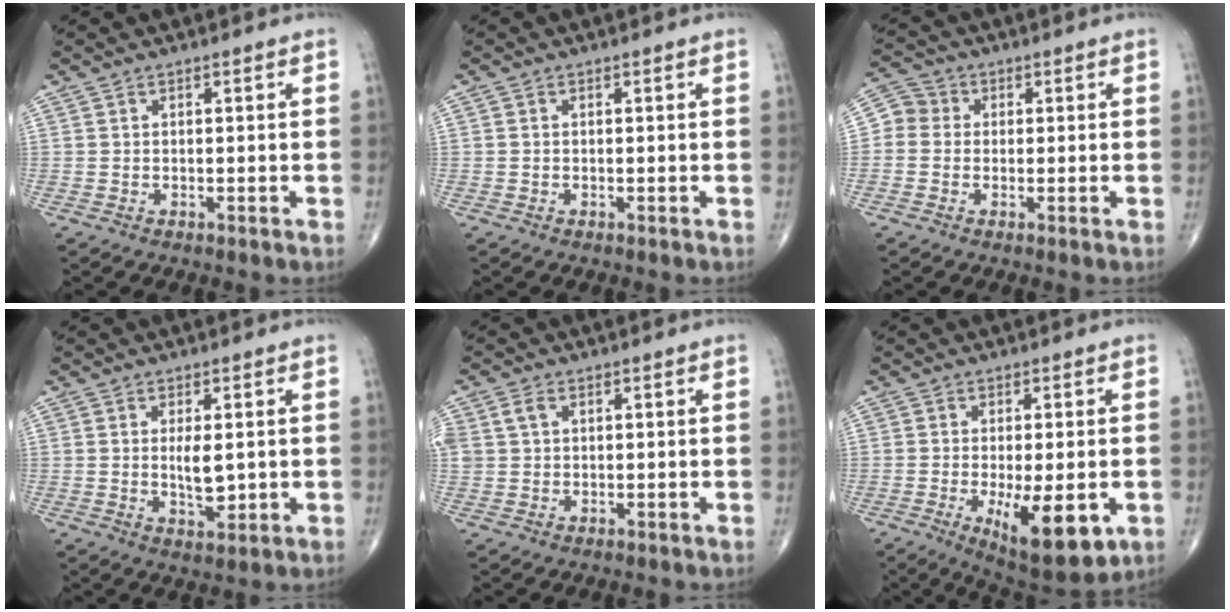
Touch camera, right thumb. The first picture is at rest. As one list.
[{"total": 0.0}, {"total": 5.0, "force": [0.0, 4.7, 1.7], "torque": [-0.015, 0.012, -0.014]}, {"total": 5.1, "force": [0.3, 2.0, 4.6], "torque": [-0.076, -0.011, 0.010]}, {"total": 3.0, "force": [1.0, 2.2, 1.8], "torque": [-0.038, 0.008, 0.026]}, {"total": 12.7, "force": [-3.8, 4.6, 11.2], "torque": [-0.166, -0.018, -0.044]}]